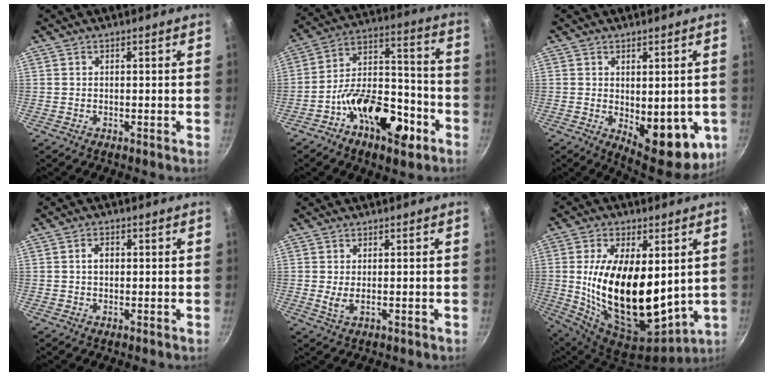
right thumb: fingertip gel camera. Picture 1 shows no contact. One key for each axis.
{"total": 18.3, "fx": -9.0, "fy": 9.0, "fz": 13.1, "tx": -0.172, "ty": 0.078, "tz": -0.150}
{"total": 14.1, "fx": -2.4, "fy": 6.9, "fz": 12.1, "tx": -0.114, "ty": -0.021, "tz": -0.017}
{"total": 2.2, "fx": 0.2, "fy": 1.6, "fz": 1.5, "tx": -0.017, "ty": 0.007, "tz": 0.003}
{"total": 2.3, "fx": 0.0, "fy": 0.9, "fz": 2.1, "tx": -0.044, "ty": -0.008, "tz": 0.005}
{"total": 23.3, "fx": 2.6, "fy": 12.3, "fz": 19.6, "tx": -0.346, "ty": -0.037, "tz": 0.060}